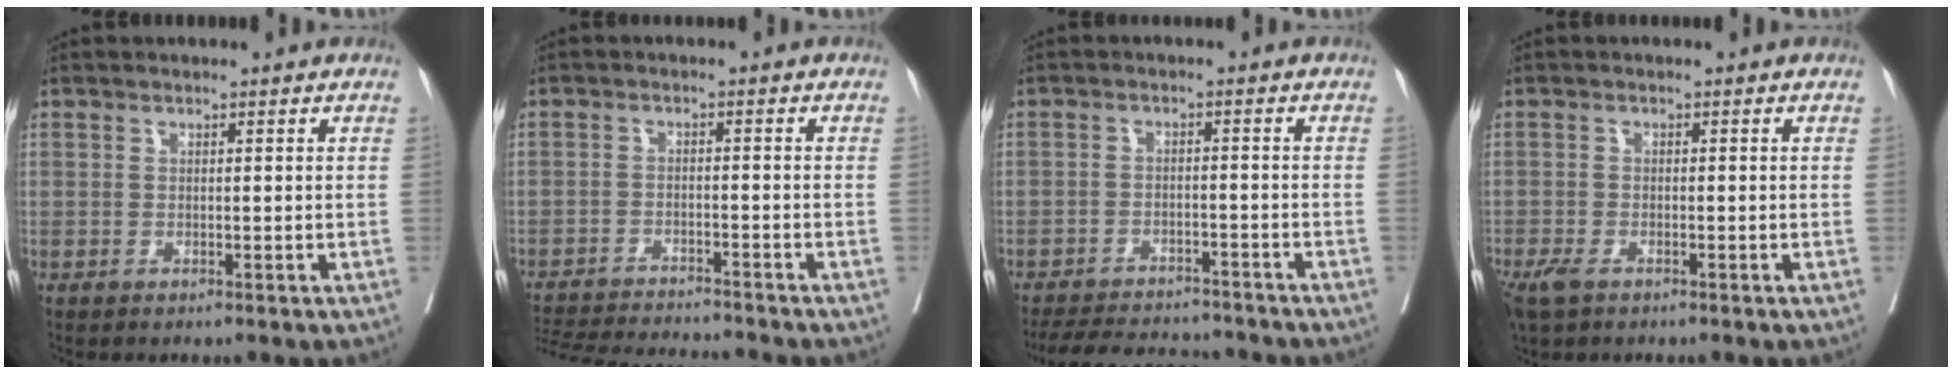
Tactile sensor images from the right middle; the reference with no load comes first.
{"total": 12.9, "force": [-12.3, 0.3, 3.8], "torque": [-0.063, -0.012, -0.183]}
{"total": 12.1, "force": [-11.1, 3.4, 3.3], "torque": [-0.063, 0.001, -0.153]}
{"total": 3.7, "force": [-2.5, 1.7, 2.2], "torque": [-0.046, -0.008, -0.044]}